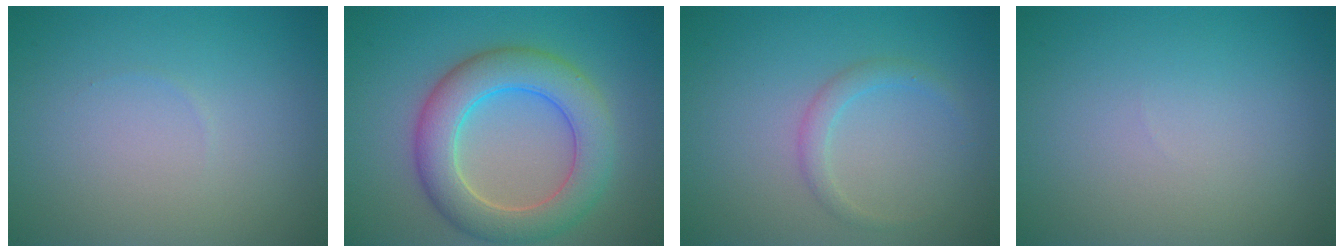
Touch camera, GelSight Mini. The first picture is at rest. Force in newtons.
{"total": 6.9, "press": 6.9, "slide": 0.3}
{"total": 1.5, "press": 1.5, "slide": 0.1}
{"total": 0.0}